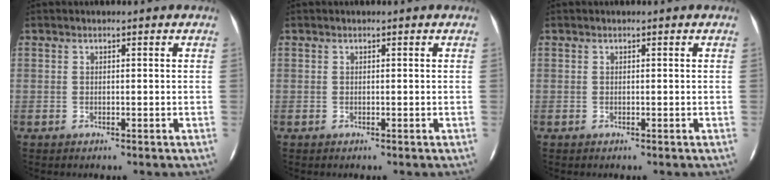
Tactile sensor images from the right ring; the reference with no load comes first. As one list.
[{"total": 0.0}, {"total": 0.0}]